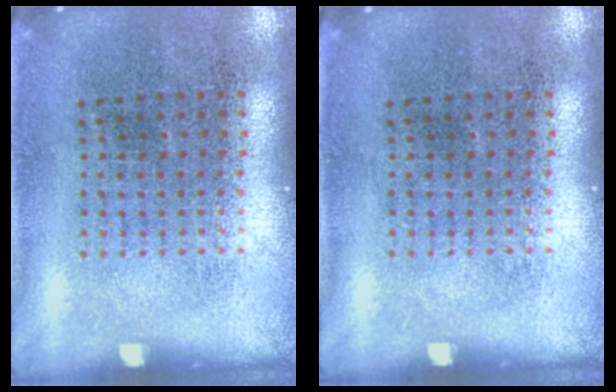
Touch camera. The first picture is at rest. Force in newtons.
{"total": 0.0}